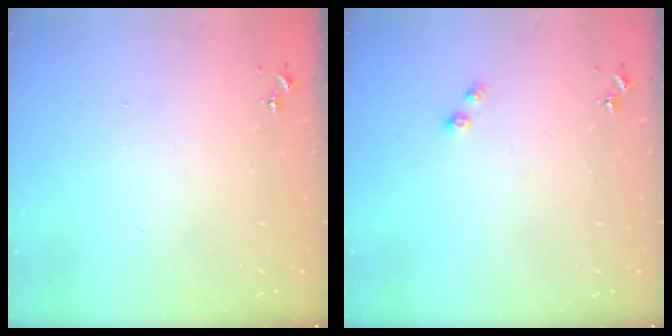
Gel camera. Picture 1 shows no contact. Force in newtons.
{"total": 3.1, "press": 3.0, "slide": 0.7}